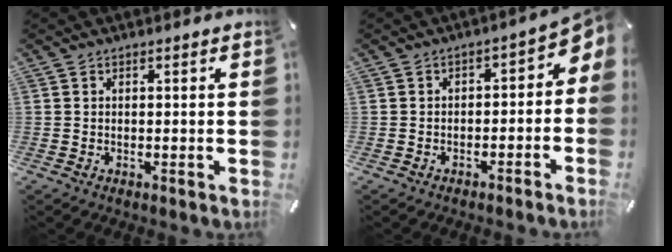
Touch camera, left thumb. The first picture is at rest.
{"total": 4.1, "force": [-0.4, 2.8, 2.9], "torque": [-0.033, -0.008, -0.018]}